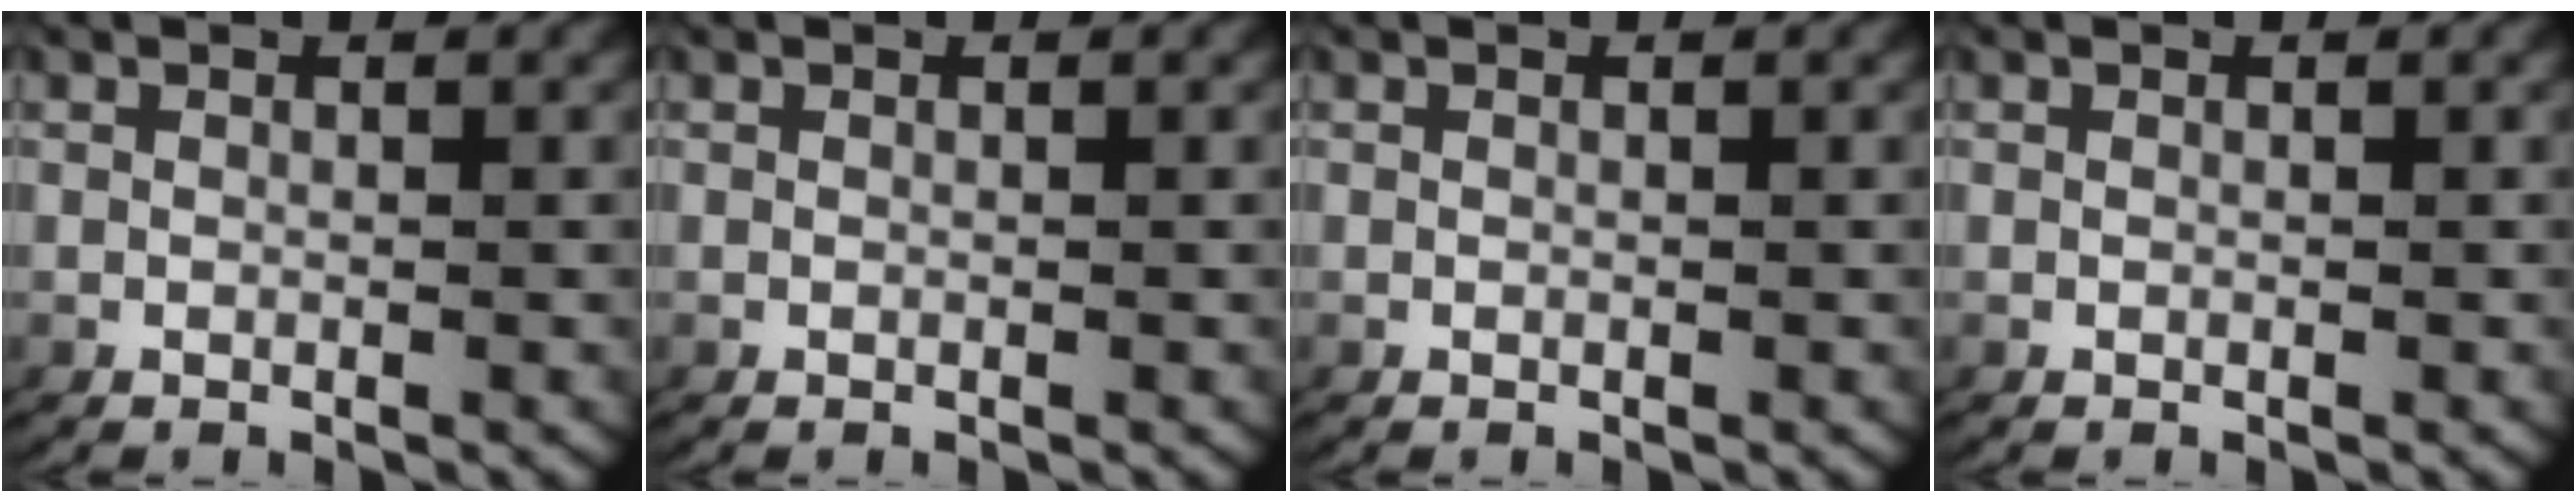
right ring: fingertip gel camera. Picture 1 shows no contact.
{"total": 0.0}
{"total": 0.0}
{"total": 0.0}